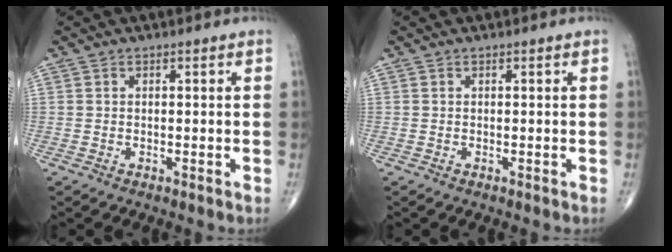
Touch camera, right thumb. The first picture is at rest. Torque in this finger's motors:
{"motor_torque": [-0.03, 0.03, 0.00, 0.00, 0.00]}